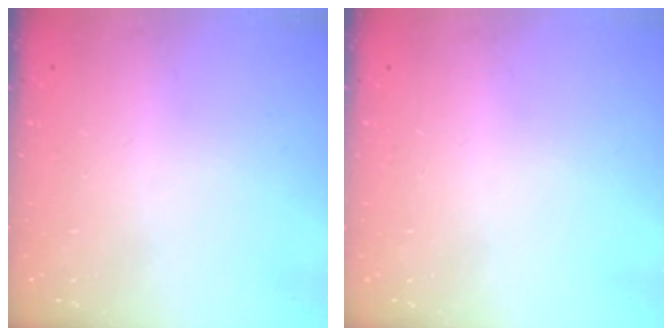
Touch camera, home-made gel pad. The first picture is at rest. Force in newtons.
{"total": 0.0}